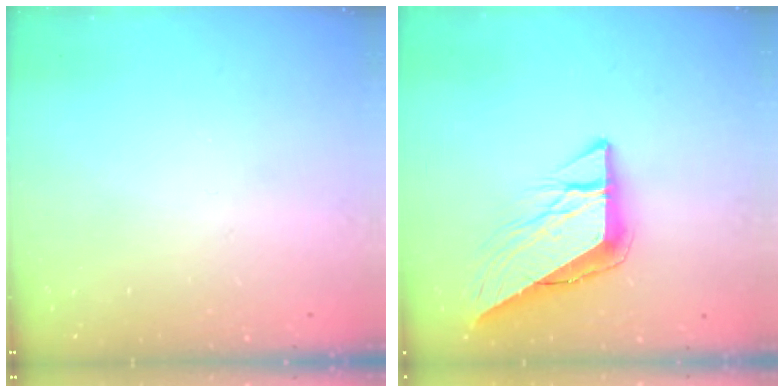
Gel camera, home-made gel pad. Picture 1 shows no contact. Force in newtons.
{"total": 12.1, "press": 12.0, "slide": 1.3}